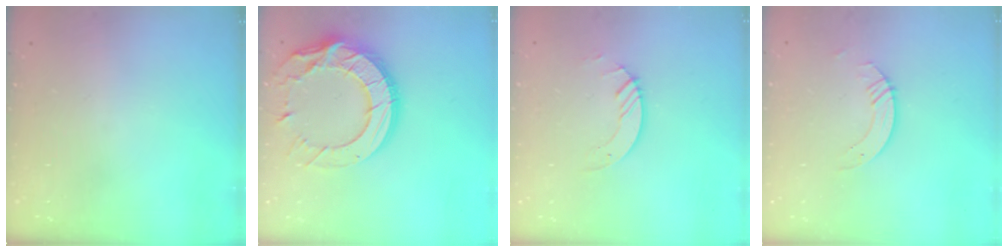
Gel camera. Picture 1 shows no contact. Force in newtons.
{"total": 20.2, "press": 20.1, "slide": 1.7}
{"total": 2.8, "press": 2.8, "slide": 0.3}
{"total": 3.5, "press": 3.5, "slide": 0.4}